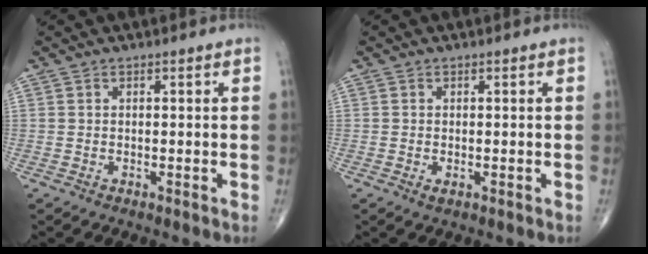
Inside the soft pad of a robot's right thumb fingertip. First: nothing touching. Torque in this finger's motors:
{"motor_torque": [-0.05, -0.03, -0.23, -0.10, -0.01]}